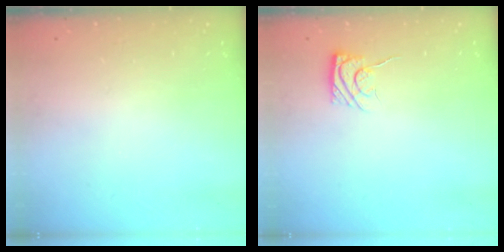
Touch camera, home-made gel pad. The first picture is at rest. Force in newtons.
{"total": 6.1, "press": 5.9, "slide": 1.6}